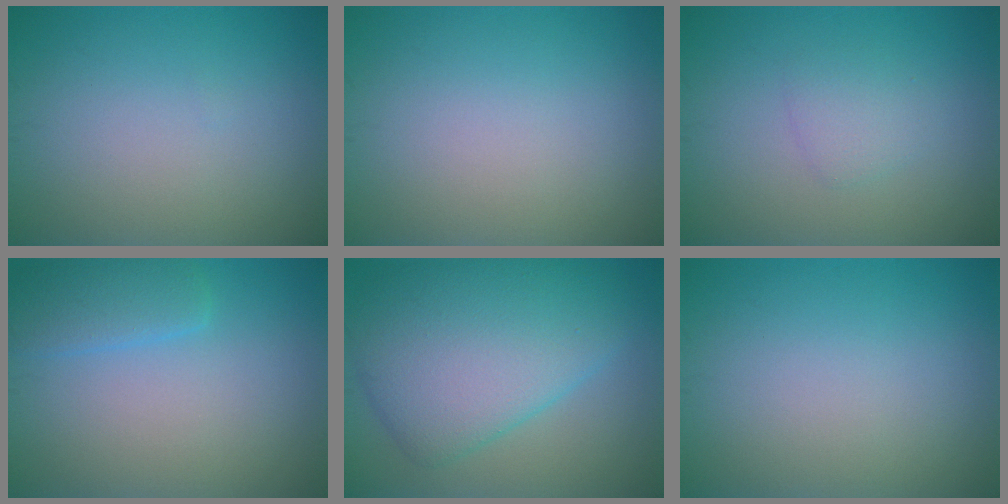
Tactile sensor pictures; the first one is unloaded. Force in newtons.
{"total": 0.0}
{"total": 1.5, "press": 1.5, "slide": 0.0}
{"total": 2.5, "press": 2.5, "slide": 0.3}
{"total": 9.3, "press": 9.3, "slide": 0.1}
{"total": 0.0}